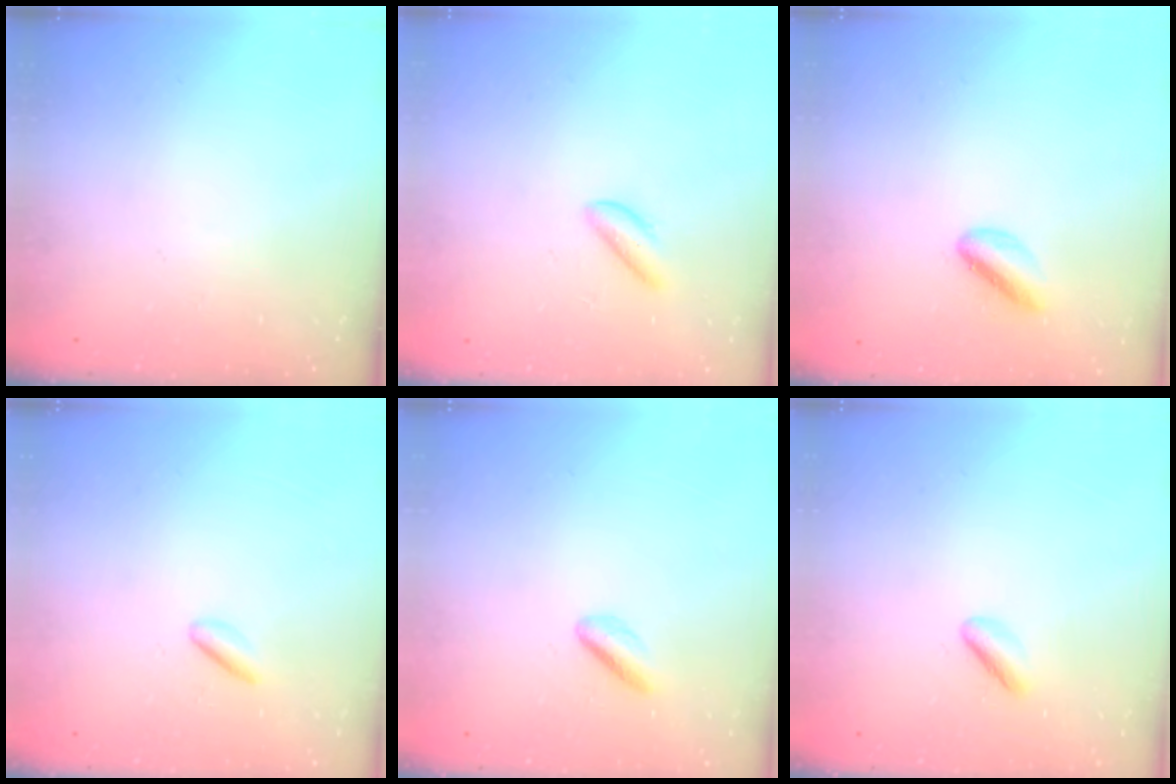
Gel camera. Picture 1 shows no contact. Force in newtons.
{"total": 1.9, "press": 1.9, "slide": 0.4}
{"total": 4.1, "press": 3.7, "slide": 1.8}
{"total": 1.6, "press": 1.5, "slide": 0.7}
{"total": 2.0, "press": 1.7, "slide": 1.0}
{"total": 2.3, "press": 2.2, "slide": 0.8}